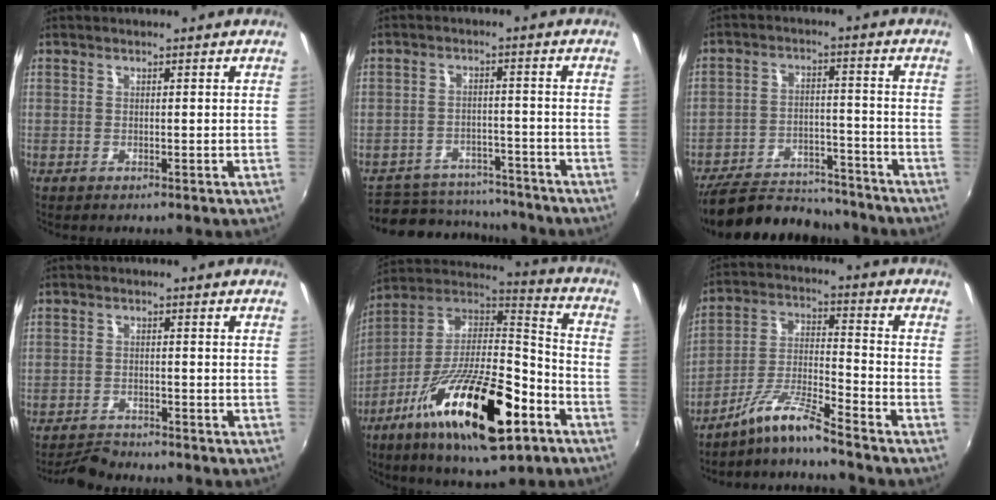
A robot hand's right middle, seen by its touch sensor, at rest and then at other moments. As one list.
[{"total": 10.8, "force": [-9.1, 5.6, 2.1], "torque": [-0.061, 0.023, -0.117]}, {"total": 14.3, "force": [-12.5, 5.8, 3.7], "torque": [-0.089, 0.021, -0.177]}, {"total": 4.0, "force": [-3.9, 0.6, 0.4], "torque": [-0.024, -0.002, -0.073]}, {"total": 25.7, "force": [-12.2, 8.5, 21.0], "torque": [-0.369, -0.030, -0.208]}, {"total": 8.1, "force": [-7.2, -1.1, 3.6], "torque": [-0.082, 0.018, -0.147]}]